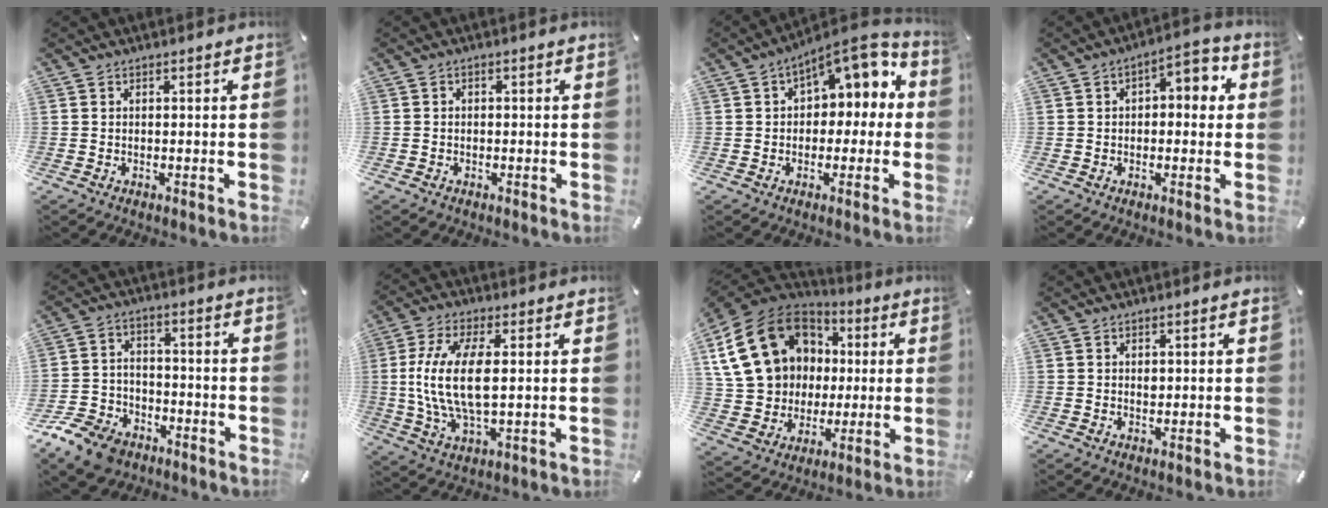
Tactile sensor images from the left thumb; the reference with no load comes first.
{"total": 1.2, "force": [-0.5, 1.1, 0.3], "torque": [-0.005, 0.006, -0.014]}
{"total": 8.9, "force": [3.9, 5.5, 5.9], "torque": [-0.076, -0.023, 0.062]}
{"total": 5.3, "force": [0.4, 3.1, 4.2], "torque": [-0.049, 0.000, -0.003]}
{"total": 10.6, "force": [-7.3, 6.7, 3.7], "torque": [-0.078, 0.051, -0.135]}
{"total": 13.3, "force": [1.2, 5.5, 12.1], "torque": [-0.270, -0.013, 0.017]}
{"total": 22.0, "force": [5.8, 18.5, 10.5], "torque": [-0.215, -0.019, 0.125]}
{"total": 1.0, "force": [0.2, 0.8, 0.5], "torque": [-0.002, -0.002, 0.002]}